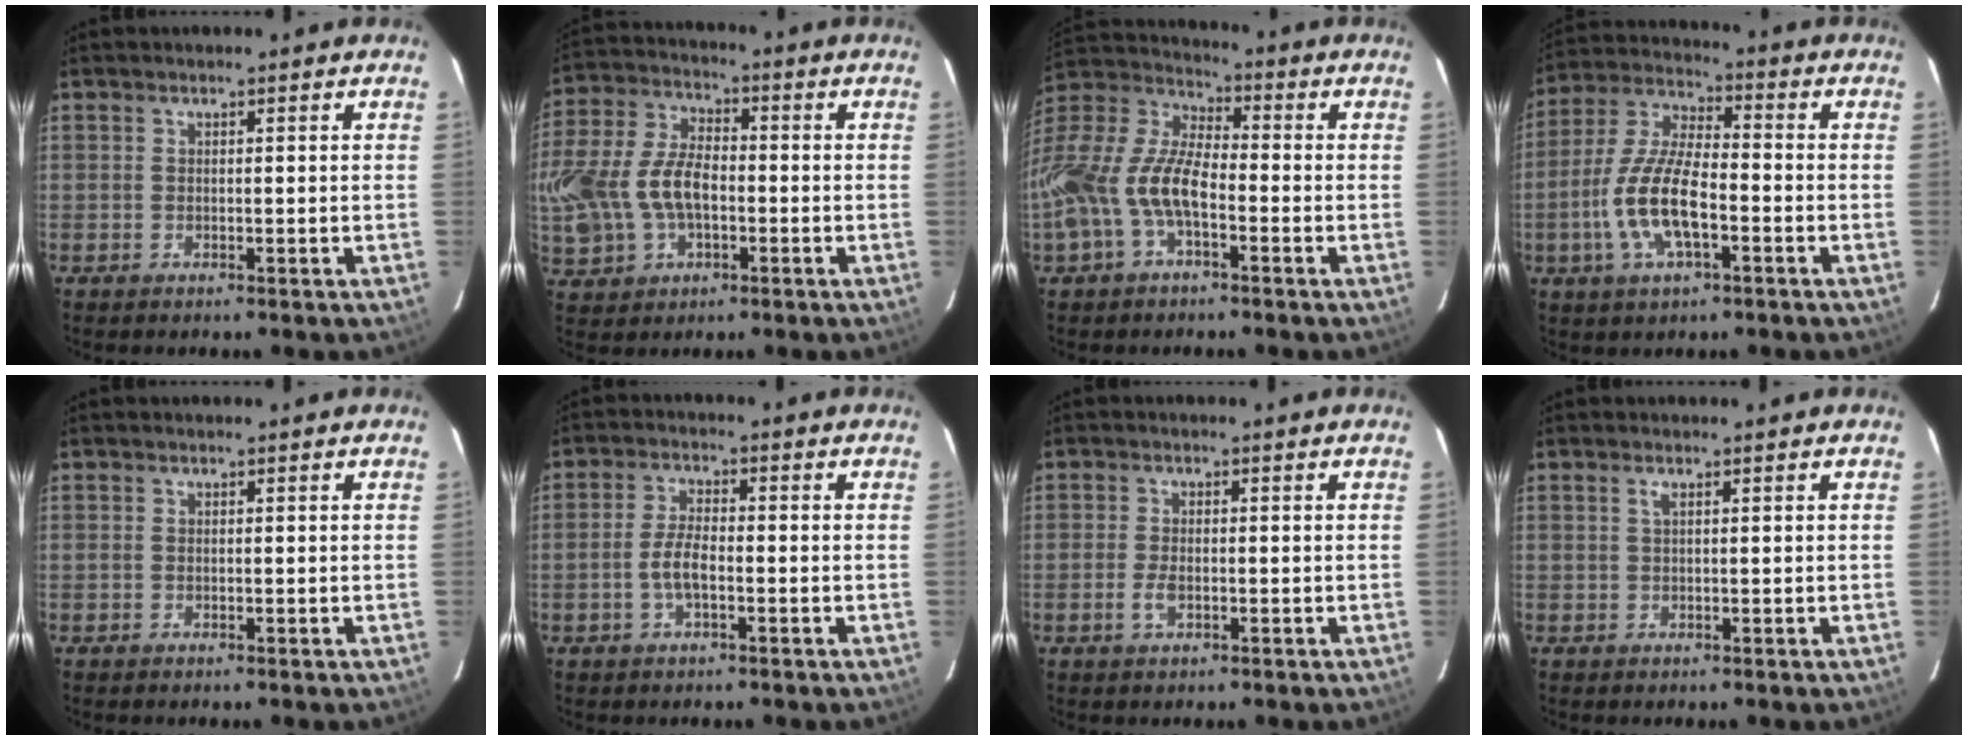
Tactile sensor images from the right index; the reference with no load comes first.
{"total": 18.0, "force": [-2.7, 11.9, 13.2], "torque": [-0.318, 0.014, -0.040]}
{"total": 17.7, "force": [-5.7, 8.4, 14.5], "torque": [-0.309, -0.003, -0.120]}
{"total": 13.2, "force": [-4.1, 4.8, 11.7], "torque": [-0.247, -0.002, -0.079]}
{"total": 0.0}
{"total": 4.6, "force": [-1.5, 1.5, 4.0], "torque": [-0.086, 0.003, -0.029]}
{"total": 2.7, "force": [-1.0, 1.3, 2.2], "torque": [-0.048, -0.002, -0.019]}
{"total": 0.8, "force": [0.3, 0.0, 0.7], "torque": [-0.014, 0.003, 0.005]}